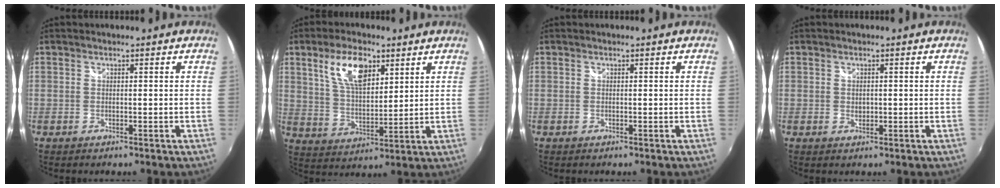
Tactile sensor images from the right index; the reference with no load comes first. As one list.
[{"total": 10.8, "force": [5.5, 4.9, 7.9], "torque": [-0.145, 0.012, 0.107]}, {"total": 0.0}, {"total": 1.3, "force": [0.0, 1.0, 0.7], "torque": [-0.010, 0.000, 0.000]}]